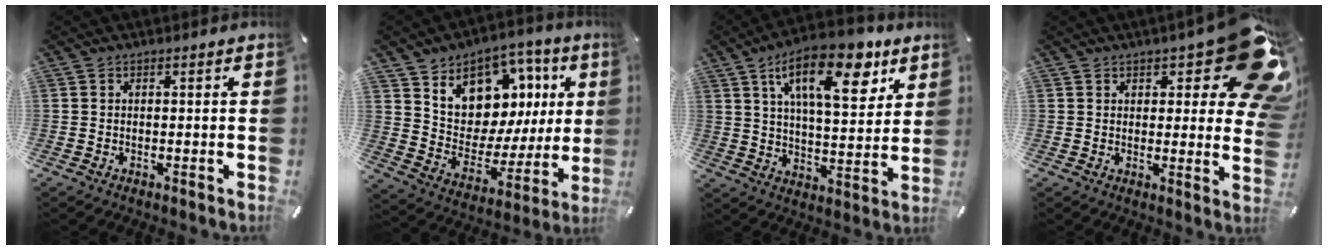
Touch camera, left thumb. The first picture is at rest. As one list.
[{"total": 11.9, "force": [7.2, 8.8, 3.6], "torque": [-0.051, -0.085, 0.128]}, {"total": 18.6, "force": [10.0, 8.2, 13.4], "torque": [-0.197, -0.041, 0.159]}, {"total": 16.4, "force": [9.1, 6.4, 12.0], "torque": [-0.135, -0.074, 0.154]}]